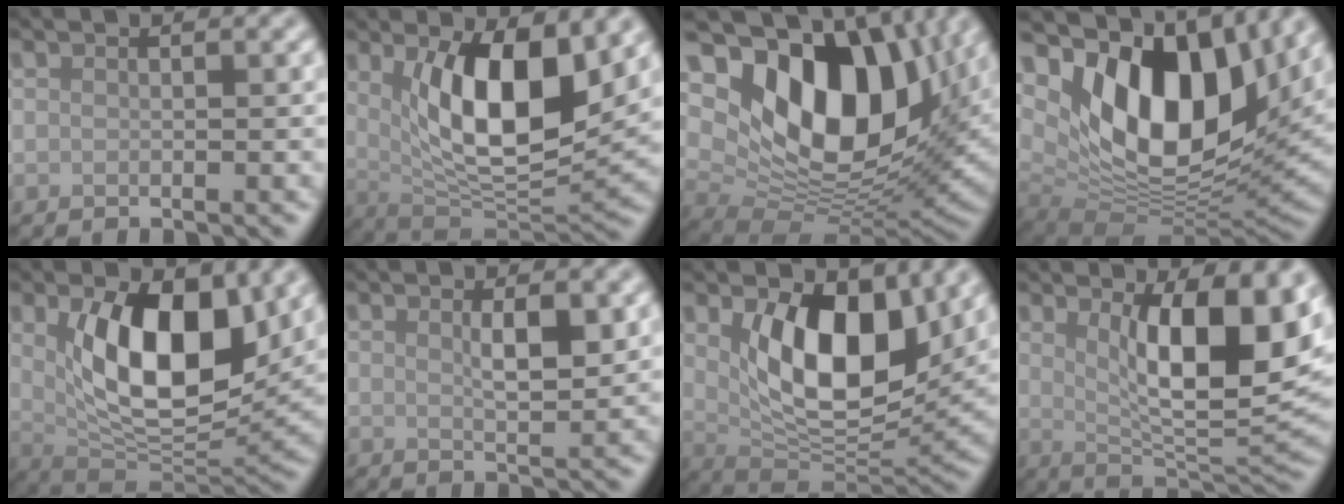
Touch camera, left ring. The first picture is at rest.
{"total": 10.2, "force": [2.5, 4.0, 9.0], "torque": [-0.144, -0.019, 0.049]}
{"total": 15.1, "force": [4.7, 9.1, 11.1], "torque": [-0.177, -0.007, 0.088]}
{"total": 14.4, "force": [5.2, 7.8, 10.9], "torque": [-0.173, -0.006, 0.092]}
{"total": 10.8, "force": [2.5, 5.3, 9.0], "torque": [-0.140, -0.015, 0.047]}
{"total": 2.7, "force": [0.9, 0.7, 2.4], "torque": [-0.040, -0.004, 0.018]}
{"total": 9.8, "force": [2.7, 5.2, 7.9], "torque": [-0.123, -0.021, 0.048]}
{"total": 10.6, "force": [2.7, 3.4, 9.7], "torque": [-0.147, -0.009, 0.049]}